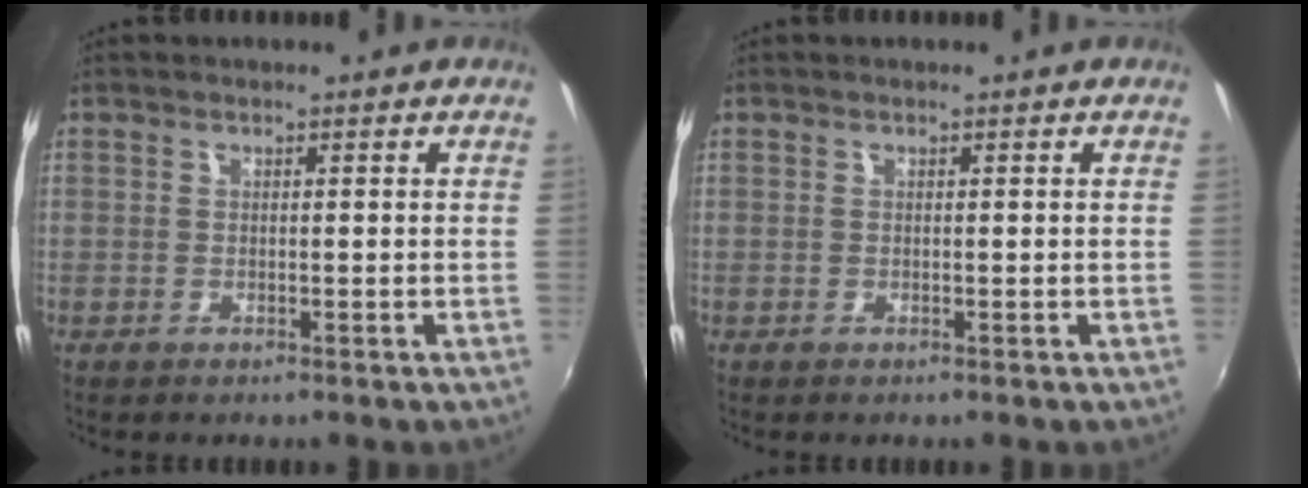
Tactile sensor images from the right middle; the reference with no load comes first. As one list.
[{"total": 0.0}]